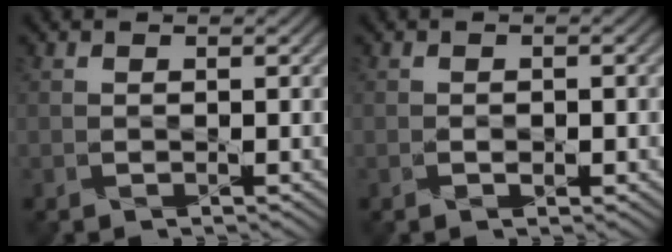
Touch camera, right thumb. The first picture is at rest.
{"total": 0.8, "force": [-0.4, 0.4, 0.6], "torque": [-0.009, -0.002, -0.007]}